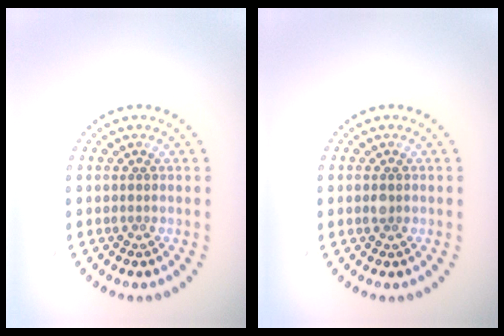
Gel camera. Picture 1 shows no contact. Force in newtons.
{"total": 0.9, "press": 0.9, "slide": 0.1}